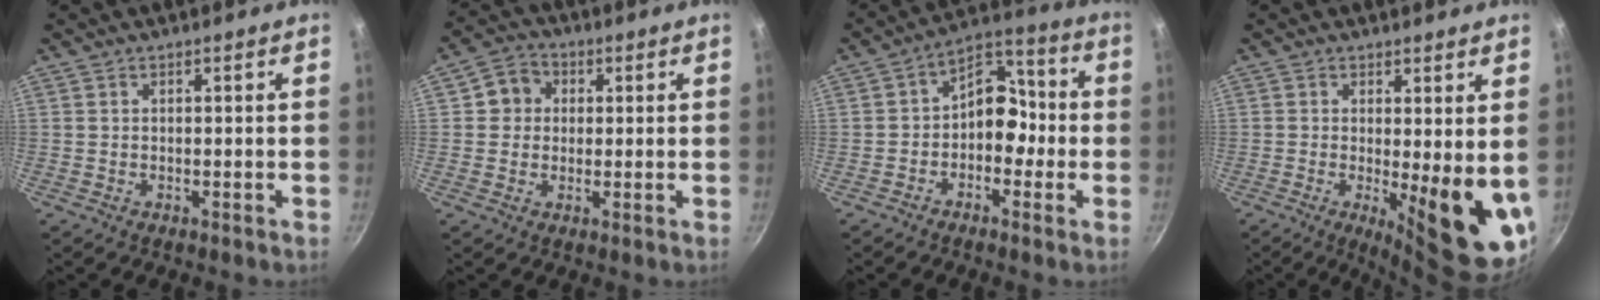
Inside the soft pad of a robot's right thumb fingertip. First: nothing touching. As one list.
[{"total": 5.7, "force": [1.0, 5.2, 2.1], "torque": [0.002, 0.007, 0.005]}, {"total": 9.4, "force": [-1.7, 6.7, 6.4], "torque": [-0.041, 0.048, -0.045]}, {"total": 11.0, "force": [-0.7, 3.3, 10.5], "torque": [-0.120, -0.028, -0.002]}]